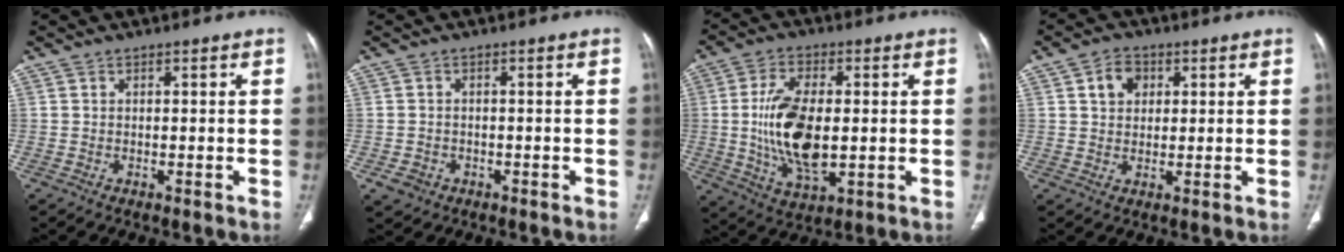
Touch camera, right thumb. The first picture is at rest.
{"total": 2.9, "force": [-1.3, 2.4, 0.9], "torque": [-0.011, 0.006, -0.015]}
{"total": 14.5, "force": [-0.3, 7.2, 12.6], "torque": [-0.241, -0.009, 0.001]}
{"total": 4.9, "force": [1.7, 3.8, 2.6], "torque": [-0.024, 0.000, 0.028]}